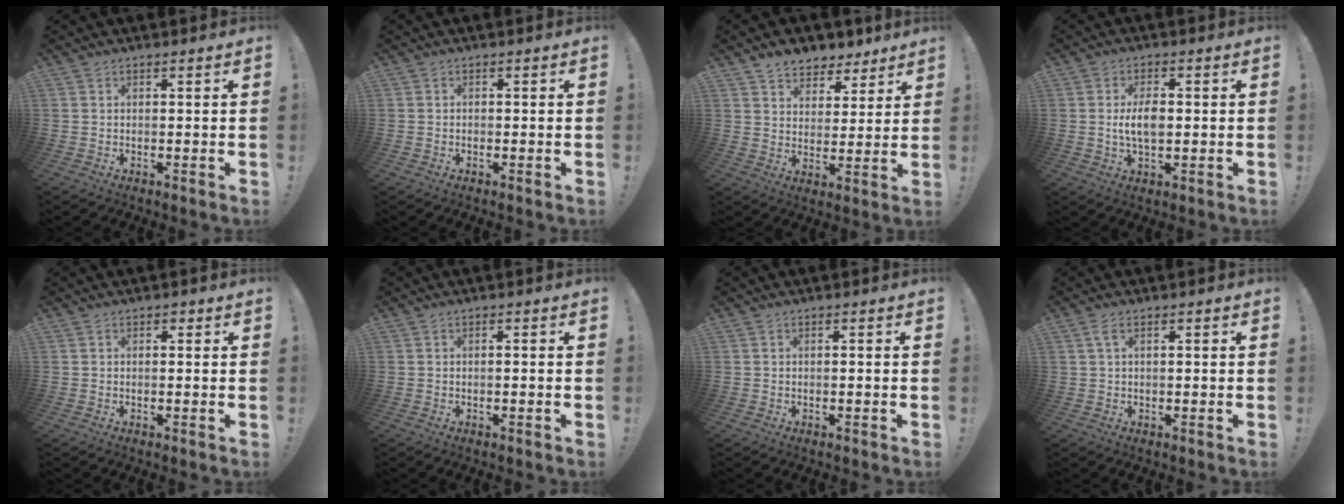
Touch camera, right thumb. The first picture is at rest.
{"total": 0.6, "force": [-0.5, 0.2, 0.2], "torque": [-0.005, 0.001, -0.009]}
{"total": 7.6, "force": [5.9, 4.7, 1.4], "torque": [-0.020, -0.046, 0.112]}
{"total": 6.3, "force": [0.0, 3.1, 5.5], "torque": [-0.102, 0.001, -0.005]}
{"total": 0.6, "force": [-0.1, 0.5, 0.3], "torque": [0.008, -0.004, -0.006]}
{"total": 1.0, "force": [-0.6, -0.1, 0.8], "torque": [-0.015, 0.001, -0.011]}
{"total": 0.7, "force": [-0.4, -0.2, 0.6], "torque": [-0.012, -0.001, -0.008]}
{"total": 2.7, "force": [0.7, 1.4, 2.3], "torque": [-0.037, 0.004, 0.011]}